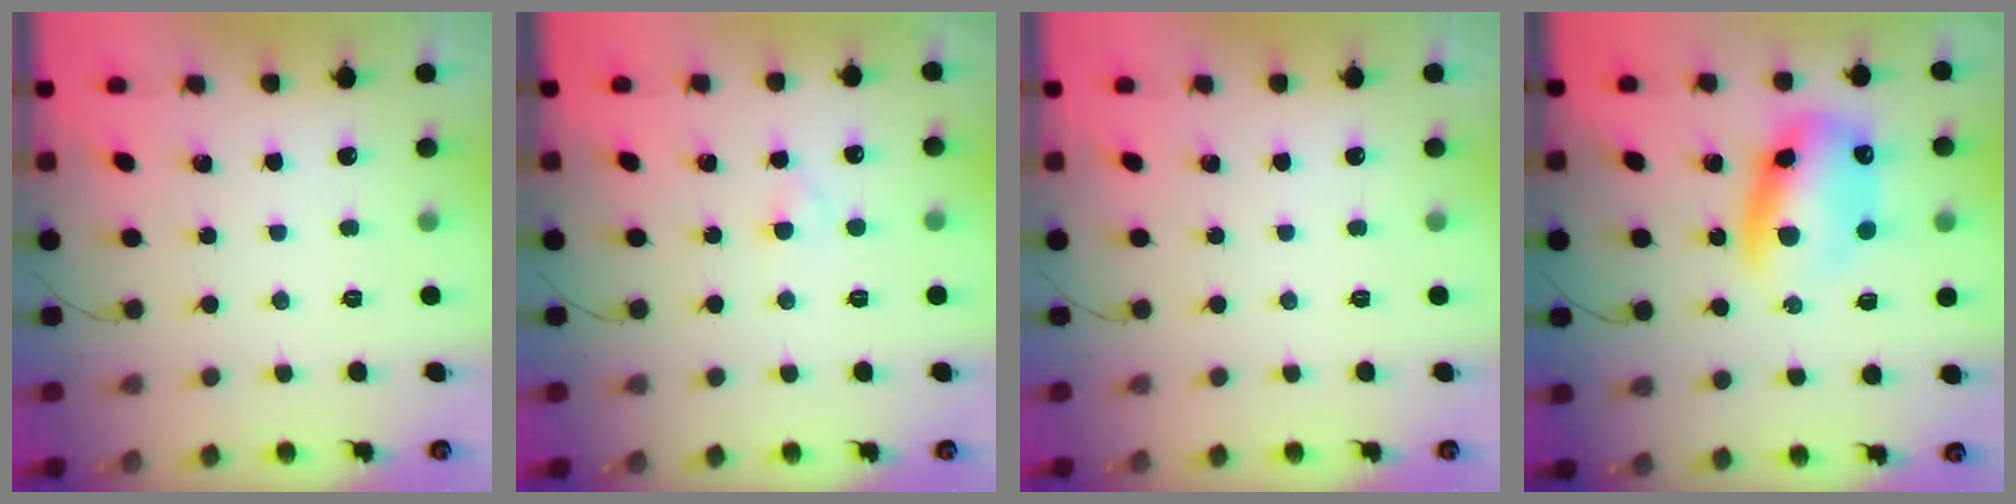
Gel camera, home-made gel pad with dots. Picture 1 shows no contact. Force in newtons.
{"total": 2.1, "press": 1.9, "slide": 0.9}
{"total": 0.0}
{"total": 12.9, "press": 12.4, "slide": 3.7}